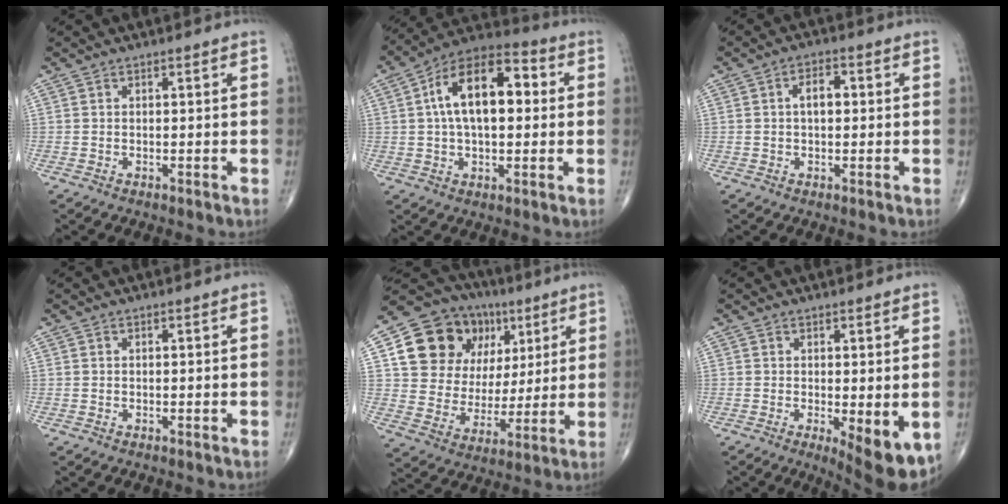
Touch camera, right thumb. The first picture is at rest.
{"total": 16.1, "force": [2.4, 8.5, 13.5], "torque": [-0.214, 0.031, 0.031]}
{"total": 4.0, "force": [0.4, 2.2, 3.2], "torque": [-0.051, 0.010, 0.002]}
{"total": 0.0}
{"total": 19.7, "force": [7.2, 15.7, 9.5], "torque": [-0.117, 0.015, 0.136]}
{"total": 8.5, "force": [-2.3, 2.6, 7.8], "torque": [-0.099, -0.022, -0.026]}